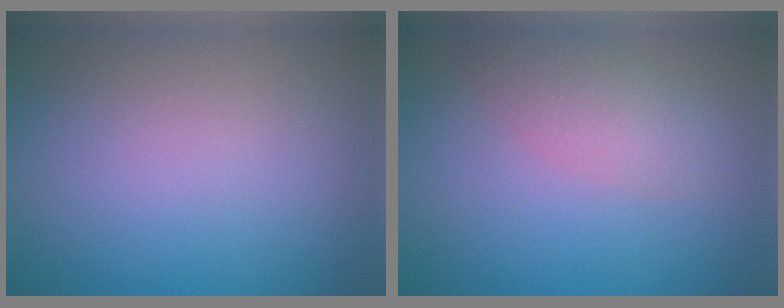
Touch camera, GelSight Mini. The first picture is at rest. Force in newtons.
{"total": 2.9, "press": 2.9, "slide": 0.2}